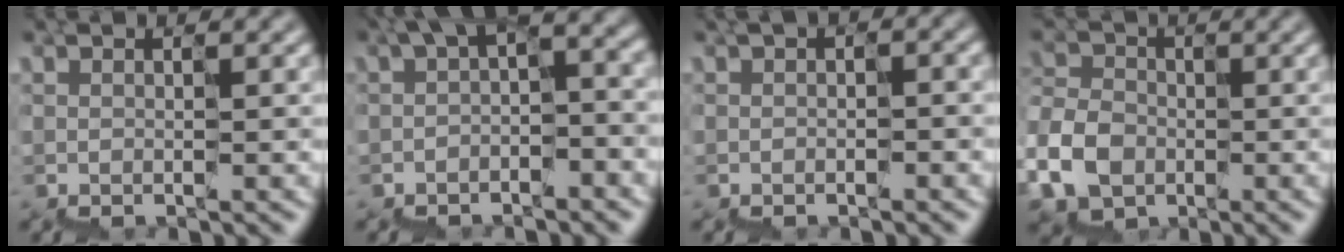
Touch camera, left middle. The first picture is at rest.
{"total": 4.1, "force": [-0.2, 1.9, 3.7], "torque": [-0.060, 0.005, -0.014]}
{"total": 1.1, "force": [-0.4, 0.6, 0.8], "torque": [-0.008, 0.007, -0.011]}
{"total": 4.4, "force": [-3.3, 2.9, -0.4], "torque": [-0.006, -0.008, -0.071]}